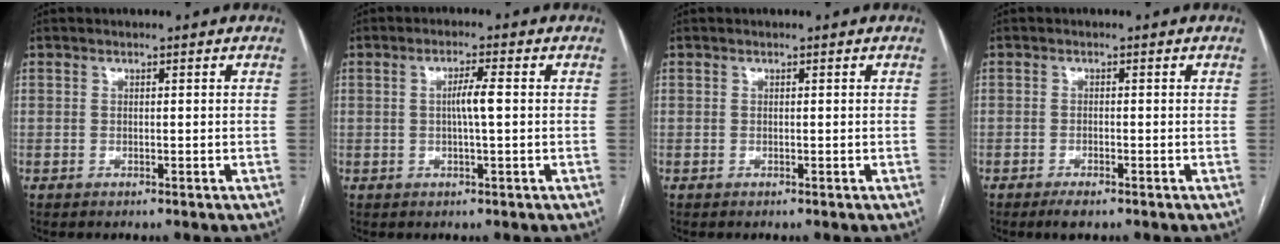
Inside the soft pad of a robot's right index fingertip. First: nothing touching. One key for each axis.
{"total": 3.5, "fx": 0.1, "fy": 0.0, "fz": 3.5, "tx": -0.064, "ty": 0.000, "tz": 0.001}
{"total": 0.0}
{"total": 2.3, "fx": -1.6, "fy": 0.6, "fz": 1.6, "tx": -0.029, "ty": -0.003, "tz": -0.026}